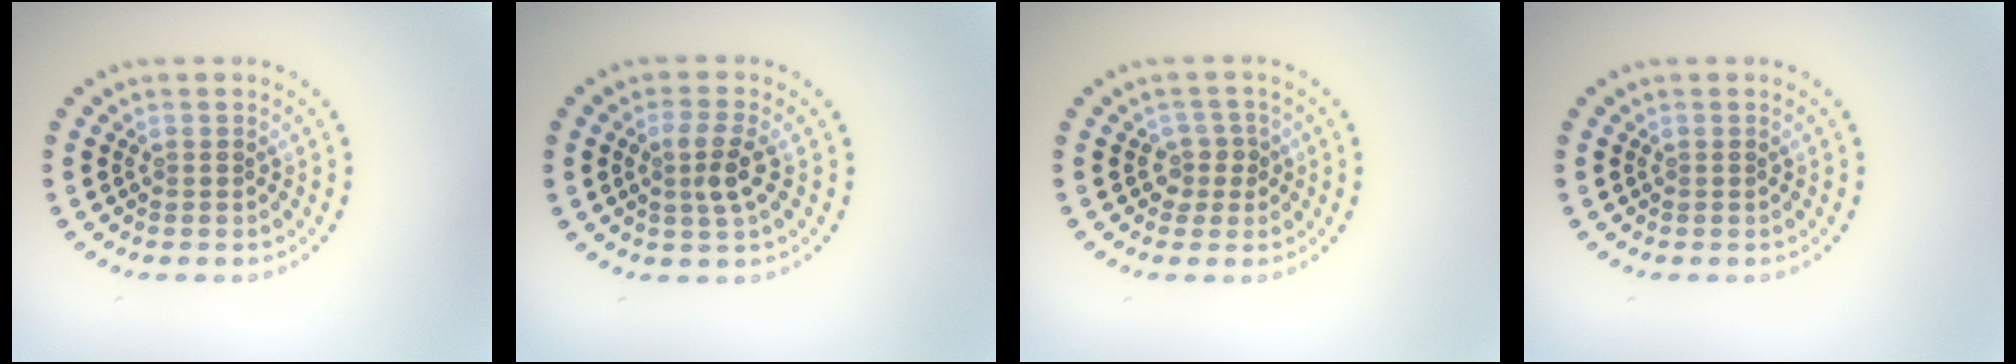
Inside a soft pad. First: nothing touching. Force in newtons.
{"total": 2.6, "press": 2.4, "slide": 1.1}
{"total": 1.7, "press": 1.3, "slide": 1.1}
{"total": 0.0}